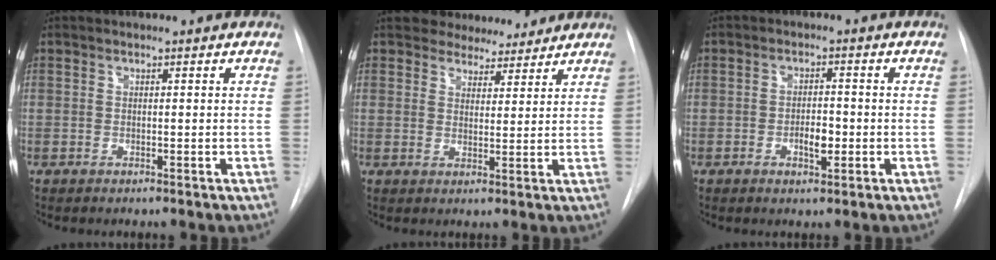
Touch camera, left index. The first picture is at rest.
{"total": 5.9, "force": [5.3, 2.4, 1.0], "torque": [-0.007, -0.005, 0.072]}
{"total": 3.3, "force": [-1.6, 1.3, 2.6], "torque": [-0.042, -0.003, -0.023]}